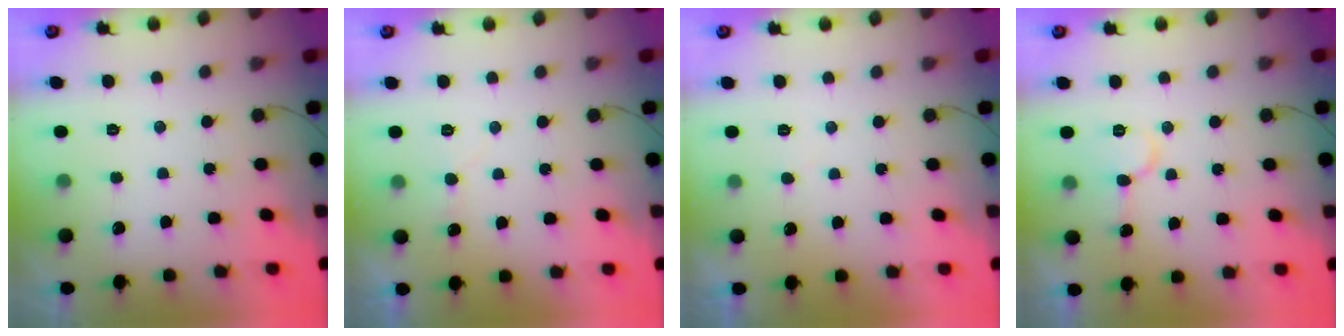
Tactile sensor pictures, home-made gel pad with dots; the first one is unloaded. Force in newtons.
{"total": 5.3, "press": 5.3, "slide": 0.5}
{"total": 2.7, "press": 2.7, "slide": 0.2}
{"total": 8.1, "press": 8.1, "slide": 0.8}